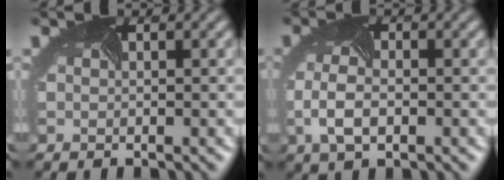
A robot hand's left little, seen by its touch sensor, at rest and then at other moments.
{"total": 3.1, "force": [-1.3, 1.7, 2.3], "torque": [-0.067, -0.007, -0.017]}